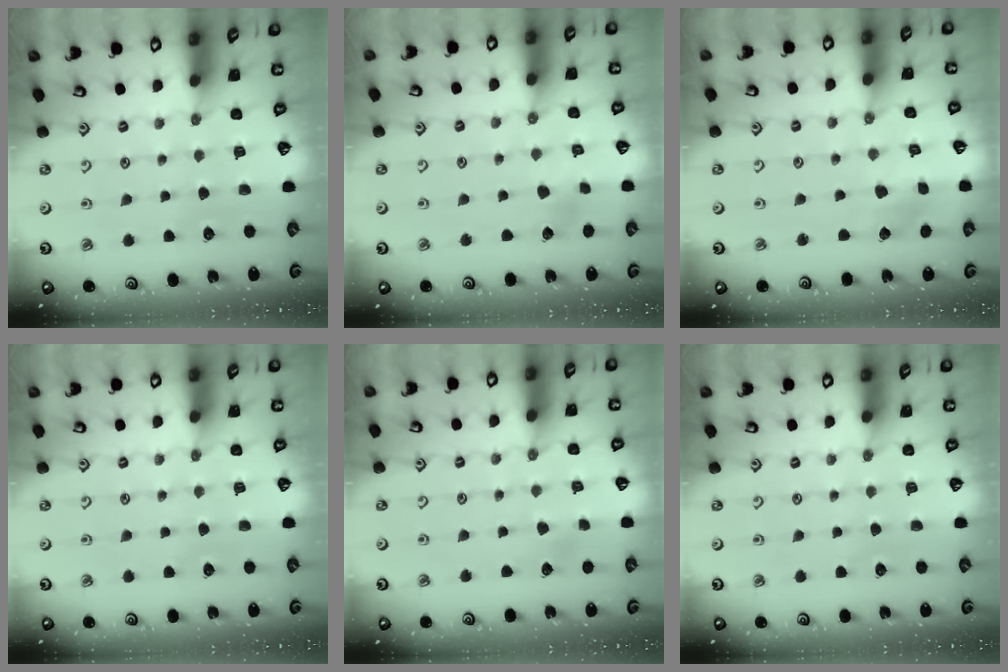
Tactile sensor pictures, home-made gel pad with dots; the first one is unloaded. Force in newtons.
{"total": 3.3, "press": 3.3, "slide": 0.4}
{"total": 3.0, "press": 3.0, "slide": 0.4}
{"total": 0.0}
{"total": 2.4, "press": 2.4, "slide": 0.3}
{"total": 0.0}